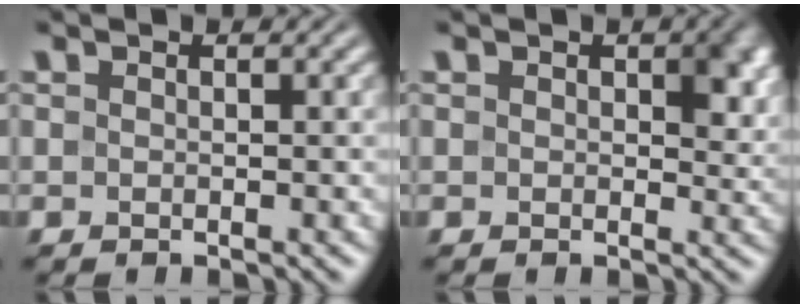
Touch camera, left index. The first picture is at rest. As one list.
[{"total": 3.3, "force": [0.8, 1.9, 2.6], "torque": [-0.032, -0.003, 0.013]}]